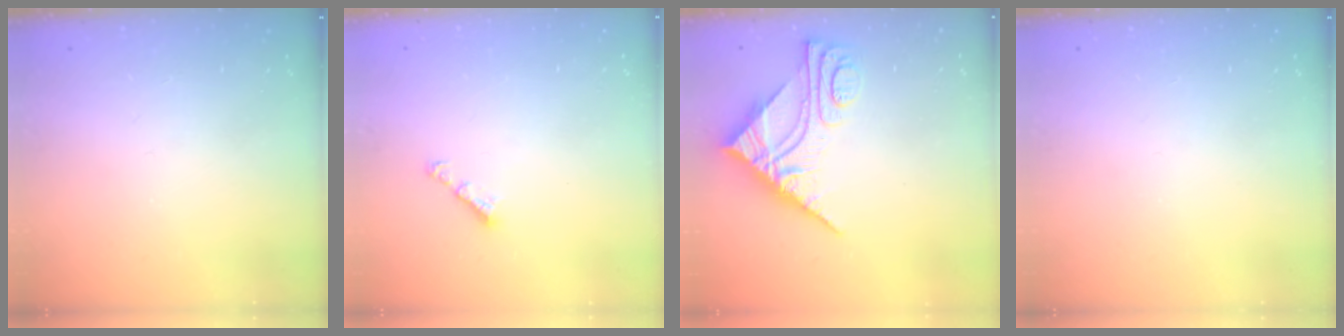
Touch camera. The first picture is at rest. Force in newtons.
{"total": 3.1, "press": 3.1, "slide": 0.6}
{"total": 9.8, "press": 9.7, "slide": 0.9}
{"total": 0.0}